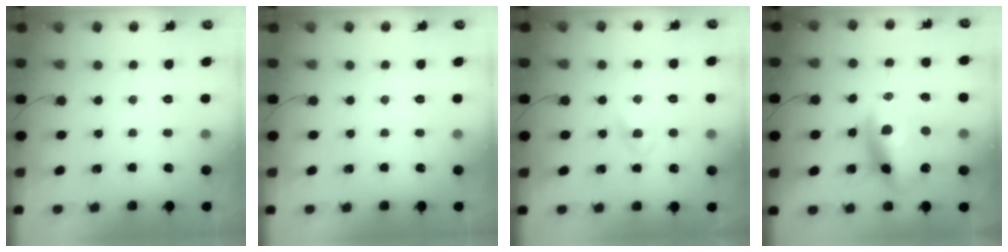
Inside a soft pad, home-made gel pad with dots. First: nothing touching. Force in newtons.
{"total": 0.0}
{"total": 1.6, "press": 1.4, "slide": 0.8}
{"total": 14.0, "press": 13.6, "slide": 3.3}